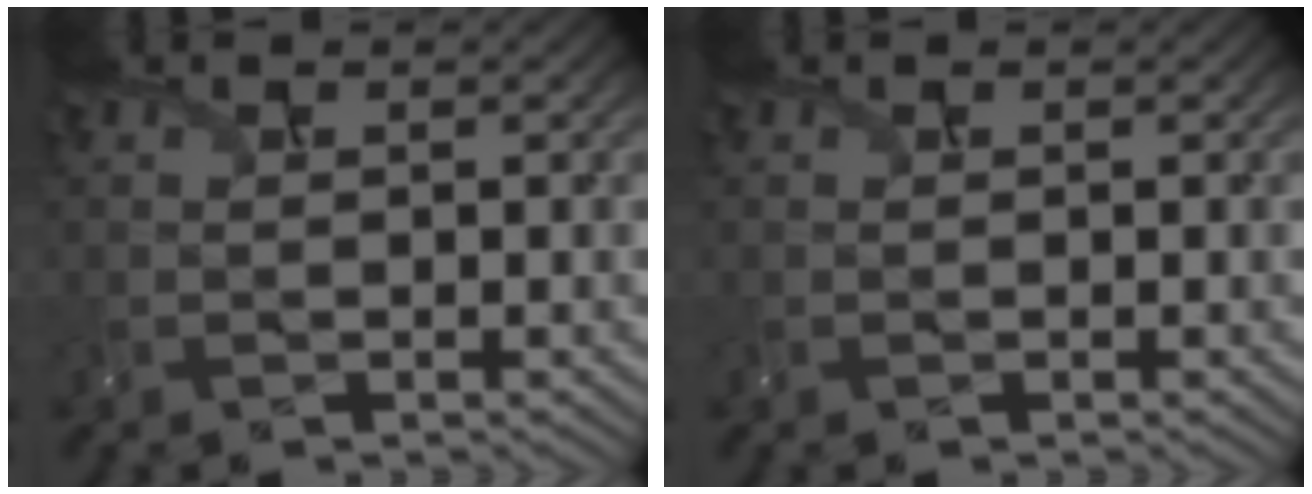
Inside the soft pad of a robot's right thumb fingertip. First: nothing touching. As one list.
[{"total": 0.0}]